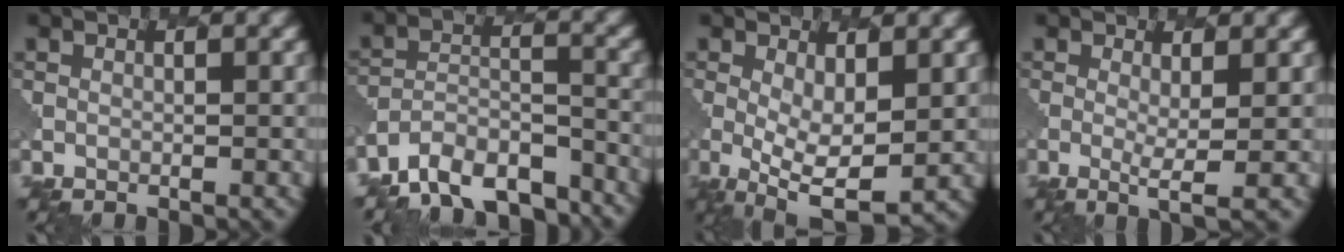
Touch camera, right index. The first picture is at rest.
{"total": 9.0, "force": [-7.9, 3.5, 2.6], "torque": [-0.045, 0.003, -0.114]}
{"total": 5.5, "force": [0.0, 2.3, 4.9], "torque": [-0.103, -0.015, 0.004]}
{"total": 2.2, "force": [0.3, 0.2, 2.2], "torque": [-0.046, -0.011, 0.005]}